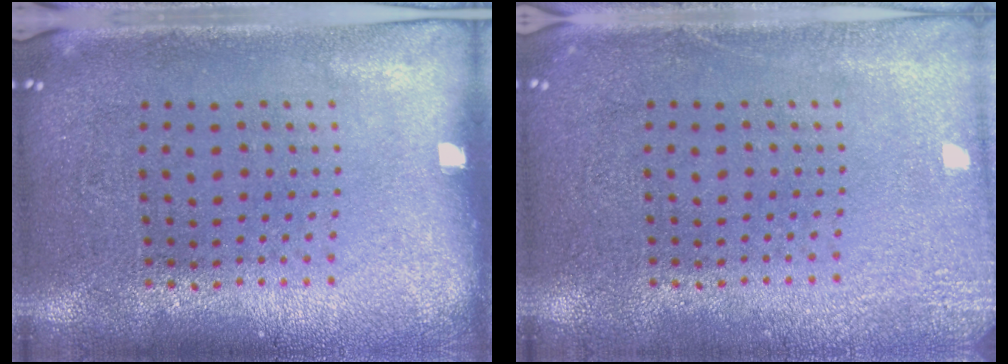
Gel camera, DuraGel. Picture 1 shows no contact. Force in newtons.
{"total": 2.1, "press": 2.1, "slide": 0.3}